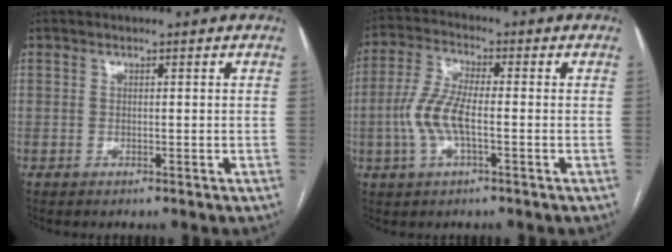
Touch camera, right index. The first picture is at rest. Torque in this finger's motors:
{"motor_torque": [0.30, -0.15, 0.54, 0.17]}